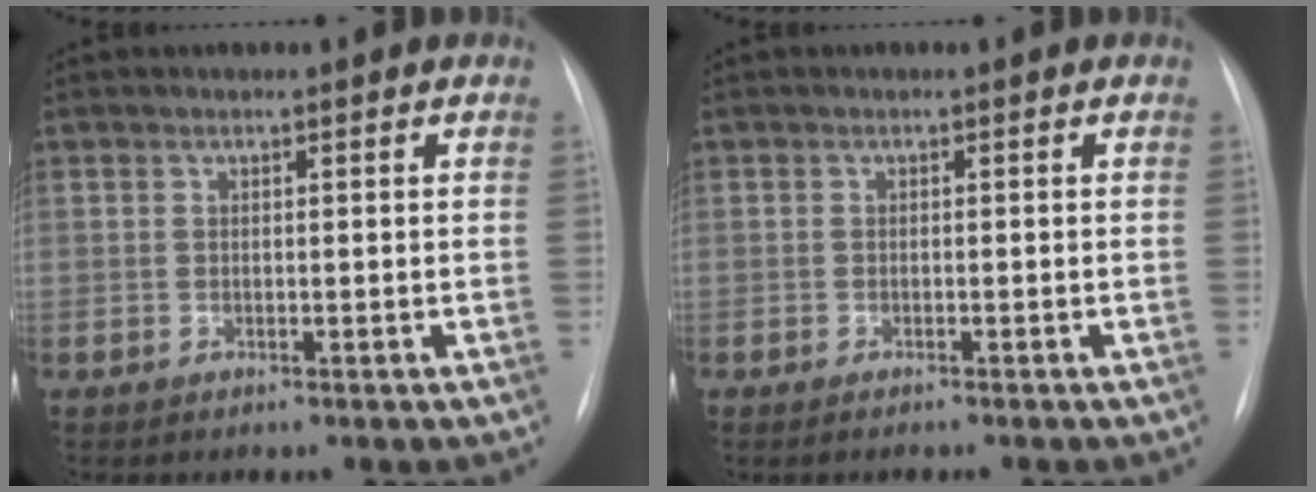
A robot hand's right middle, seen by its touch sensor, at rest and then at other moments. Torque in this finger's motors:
{"motor_torque": [1.02, -1.12, 0.28, 0.07]}